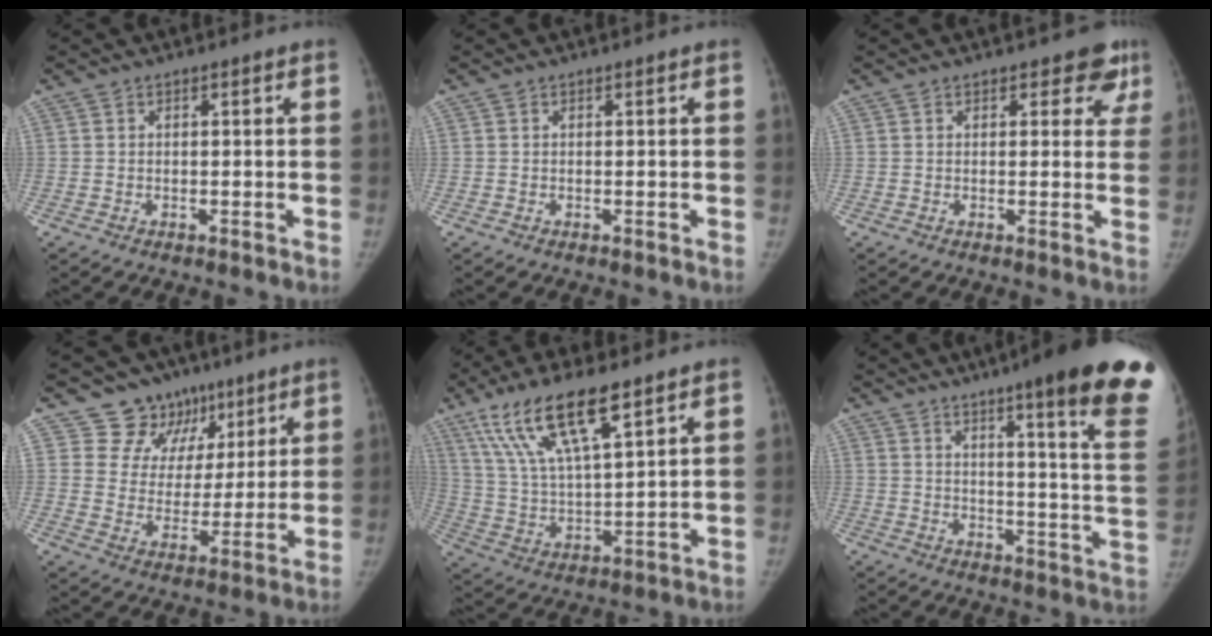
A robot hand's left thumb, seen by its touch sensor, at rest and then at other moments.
{"total": 0.0}
{"total": 4.9, "force": [3.4, 3.0, 1.7], "torque": [0.025, -0.015, 0.022]}
{"total": 12.0, "force": [7.4, 9.2, 1.8], "torque": [0.028, -0.031, 0.122]}
{"total": 16.3, "force": [9.7, 4.4, 12.3], "torque": [-0.229, -0.027, 0.192]}
{"total": 24.2, "force": [15.9, 2.8, 18.1], "torque": [-0.201, -0.082, 0.198]}